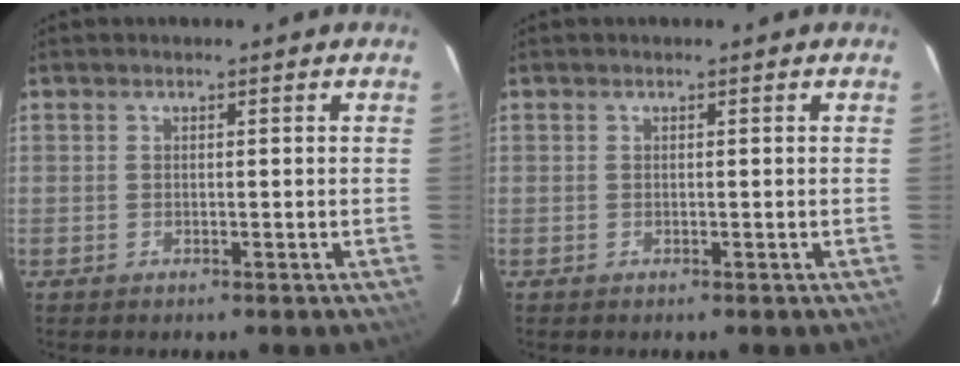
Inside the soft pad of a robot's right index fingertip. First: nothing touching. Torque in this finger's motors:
{"motor_torque": [-0.02, 0.03, 0.00, 0.00]}